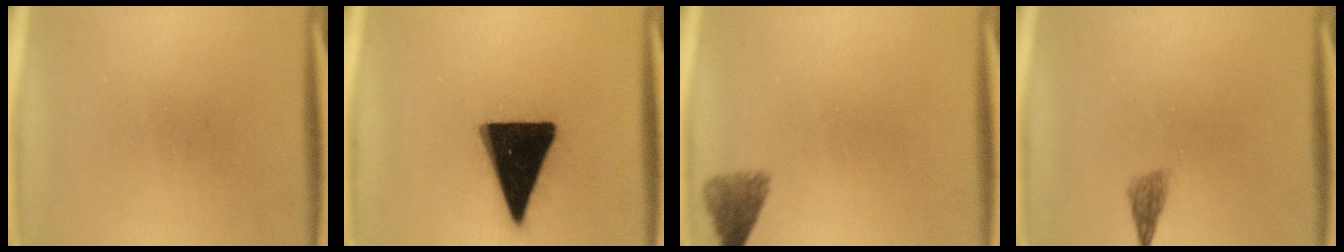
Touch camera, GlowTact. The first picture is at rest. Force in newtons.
{"total": 19.8}
{"total": 3.0}
{"total": 1.8}